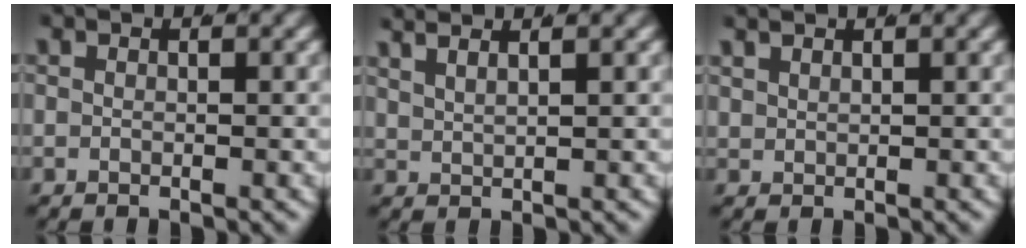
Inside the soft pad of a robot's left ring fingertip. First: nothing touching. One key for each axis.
{"total": 3.6, "fx": 2.9, "fy": 0.9, "fz": 1.8, "tx": -0.027, "ty": 0.013, "tz": 0.050}
{"total": 1.5, "fx": 1.4, "fy": 0.2, "fz": 0.3, "tx": -0.003, "ty": 0.006, "tz": 0.031}